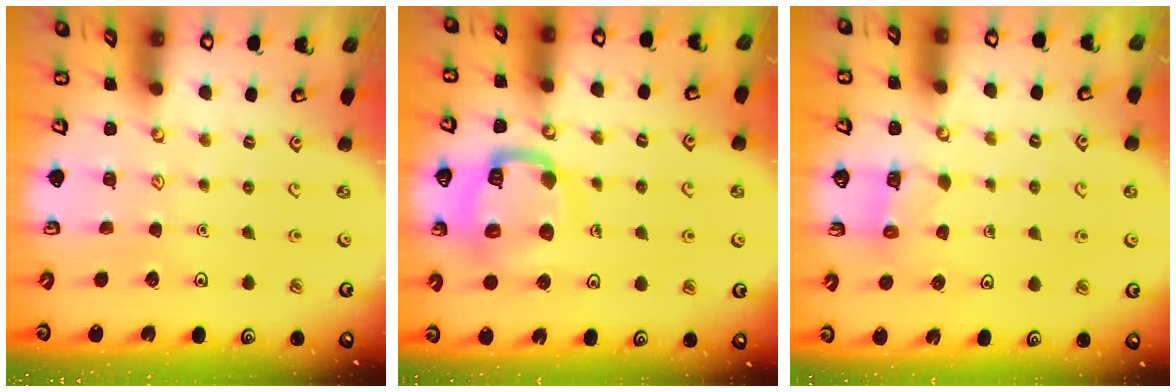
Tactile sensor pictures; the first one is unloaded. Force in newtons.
{"total": 13.7, "press": 13.7, "slide": 1.4}
{"total": 3.4, "press": 3.4, "slide": 0.2}